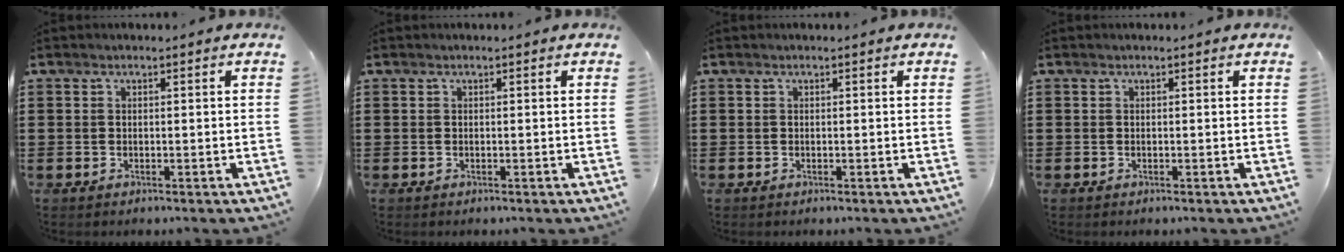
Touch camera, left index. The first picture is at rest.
{"total": 0.0}
{"total": 0.0}
{"total": 0.0}